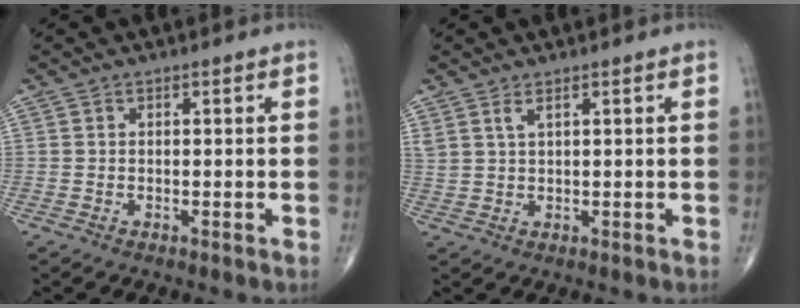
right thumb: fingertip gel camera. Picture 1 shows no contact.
{"total": 2.1, "force": [1.4, 0.5, 1.5], "torque": [-0.036, -0.003, 0.035]}